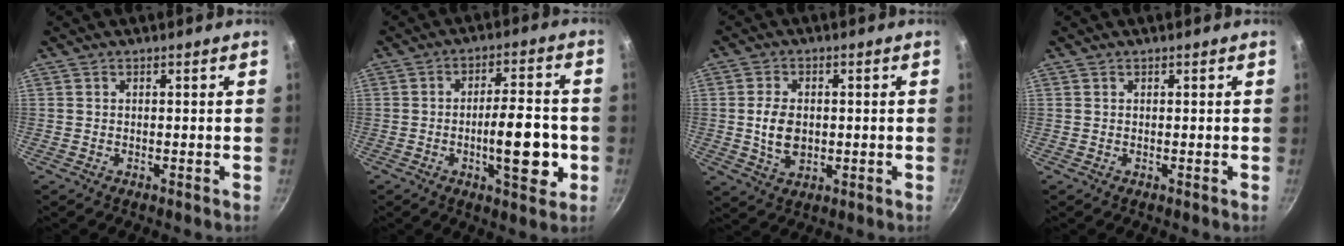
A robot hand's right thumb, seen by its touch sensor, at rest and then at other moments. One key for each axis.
{"total": 11.8, "fx": -2.7, "fy": 4.2, "fz": 10.7, "tx": -0.135, "ty": 0.014, "tz": -0.040}
{"total": 6.8, "fx": -0.1, "fy": 4.5, "fz": 5.1, "tx": -0.086, "ty": -0.003, "tz": 0.001}
{"total": 0.0}